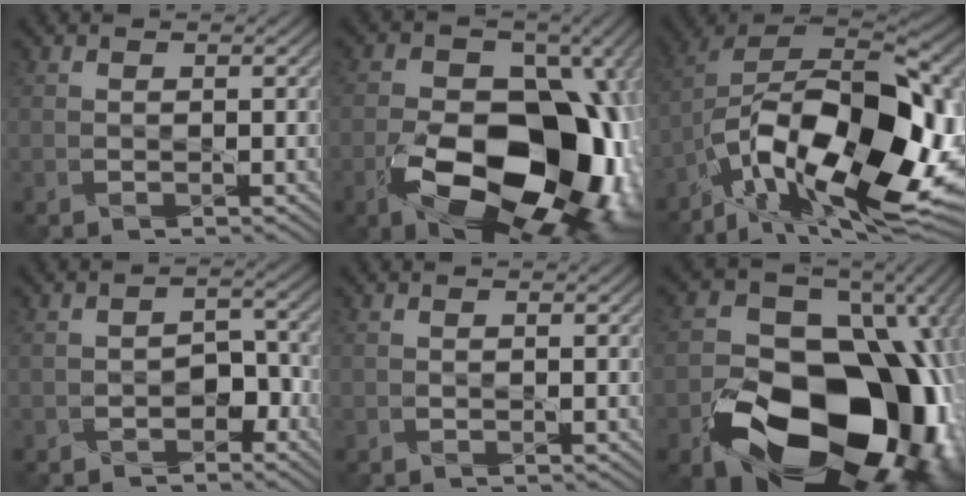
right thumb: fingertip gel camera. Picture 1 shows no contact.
{"total": 18.8, "force": [-5.9, 11.3, 13.9], "torque": [-0.203, -0.018, -0.090]}
{"total": 19.7, "force": [-7.5, 8.7, 15.9], "torque": [-0.273, -0.006, -0.129]}
{"total": 2.9, "force": [-2.0, 1.6, 1.2], "torque": [-0.015, 0.009, -0.031]}
{"total": 0.0}
{"total": 21.3, "force": [-7.0, 15.1, 13.3], "torque": [-0.208, -0.048, -0.085]}